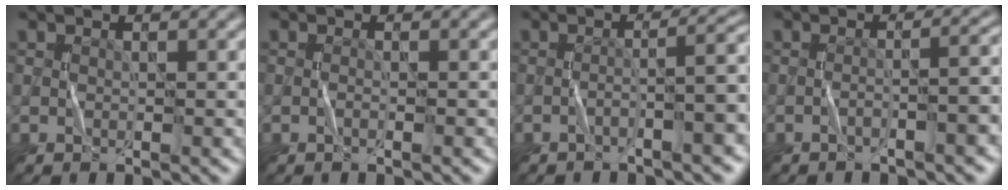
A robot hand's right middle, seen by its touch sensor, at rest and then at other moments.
{"total": 0.8, "force": [-0.4, 0.0, 0.6], "torque": [-0.013, 0.002, -0.011]}
{"total": 4.6, "force": [-2.2, 0.4, 4.0], "torque": [-0.049, 0.023, -0.042]}
{"total": 3.8, "force": [-2.0, 0.8, 3.1], "torque": [-0.030, 0.019, -0.037]}